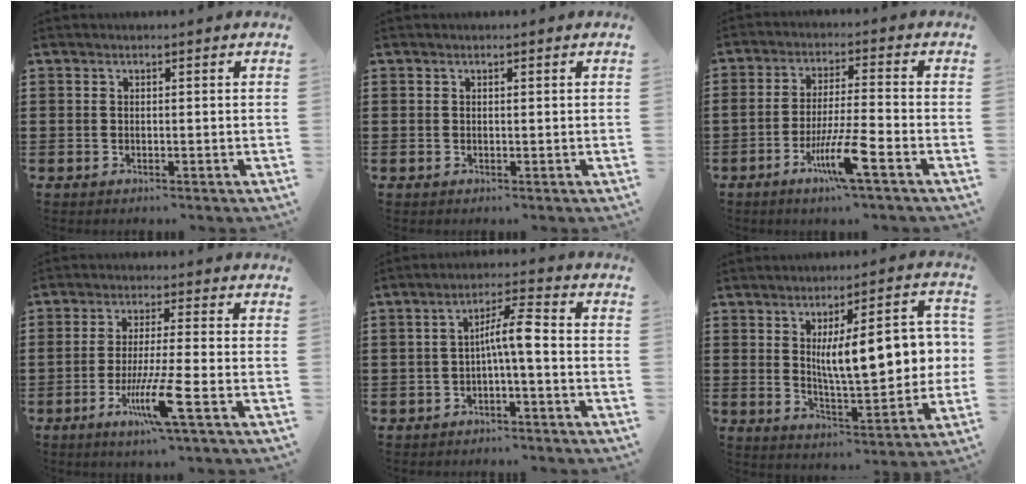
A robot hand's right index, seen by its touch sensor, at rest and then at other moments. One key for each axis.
{"total": 0.0}
{"total": 8.5, "fx": -4.3, "fy": 0.4, "fz": 7.3, "tx": -0.144, "ty": -0.010, "tz": -0.081}
{"total": 8.6, "fx": -3.6, "fy": 0.3, "fz": 7.9, "tx": -0.152, "ty": -0.019, "tz": -0.066}
{"total": 5.8, "fx": -1.1, "fy": 0.8, "fz": 5.6, "tx": -0.105, "ty": 0.010, "tz": -0.025}
{"total": 12.4, "fx": 1.9, "fy": 4.0, "fz": 11.6, "tx": -0.170, "ty": -0.004, "tz": 0.026}